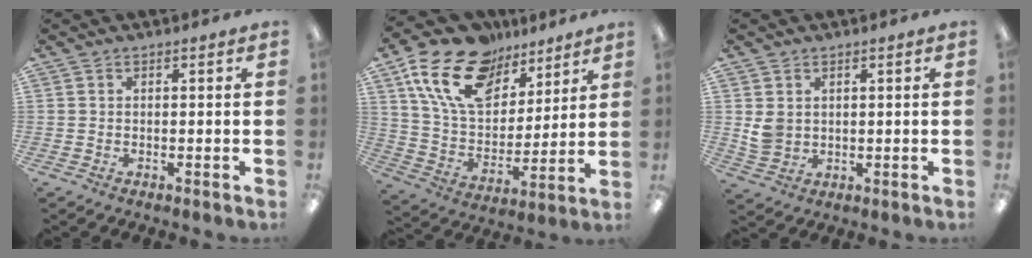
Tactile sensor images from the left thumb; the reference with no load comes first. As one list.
[{"total": 19.9, "force": [12.0, 11.8, 10.6], "torque": [-0.195, -0.050, 0.221]}, {"total": 4.3, "force": [1.6, 3.5, 2.0], "torque": [-0.032, 0.002, 0.034]}]